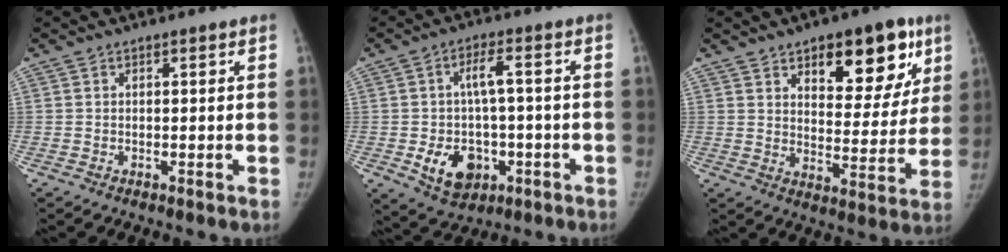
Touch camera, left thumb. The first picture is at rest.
{"total": 11.1, "force": [-2.8, 7.2, 7.9], "torque": [-0.111, 0.019, -0.035]}
{"total": 17.5, "force": [9.2, 8.5, 12.2], "torque": [-0.103, -0.043, 0.131]}